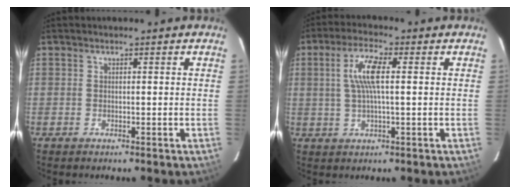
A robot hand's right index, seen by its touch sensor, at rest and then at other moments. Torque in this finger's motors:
{"motor_torque": [0.47, -0.11, 0.42, 0.15]}